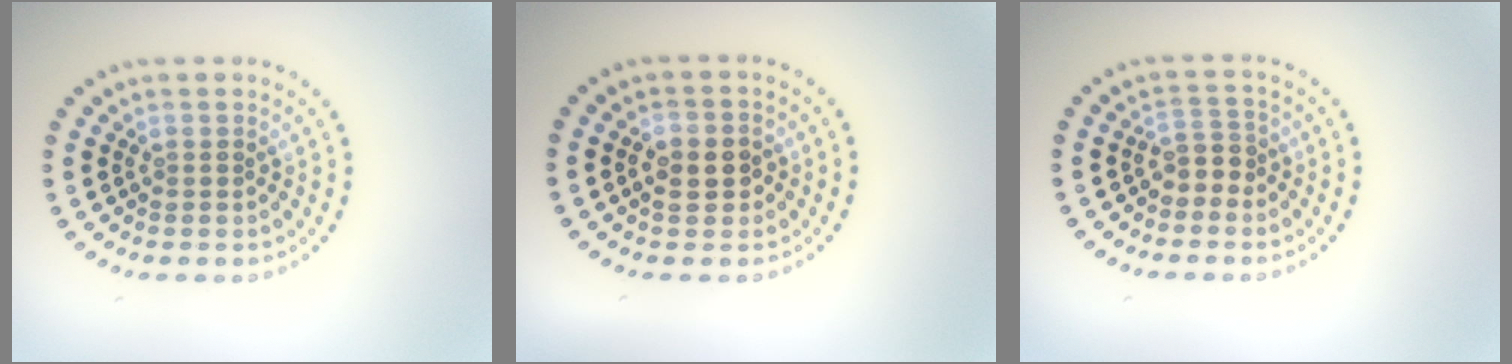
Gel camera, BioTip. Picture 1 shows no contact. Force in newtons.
{"total": 2.6, "press": 2.6, "slide": 0.3}
{"total": 2.0, "press": 1.7, "slide": 1.1}